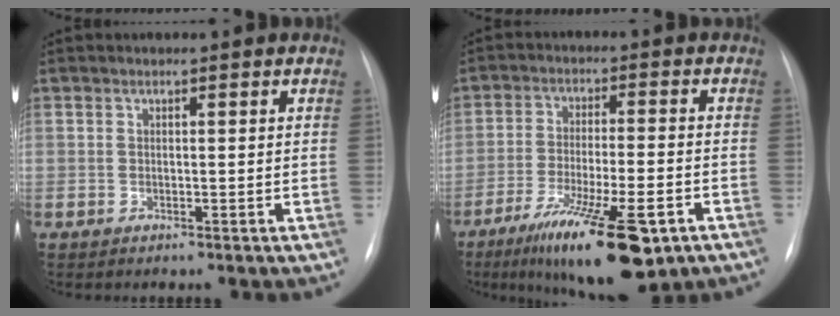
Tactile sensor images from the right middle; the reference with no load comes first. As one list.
[{"total": 16.1, "force": [-9.4, 3.1, 12.6], "torque": [-0.191, -0.030, -0.149]}]